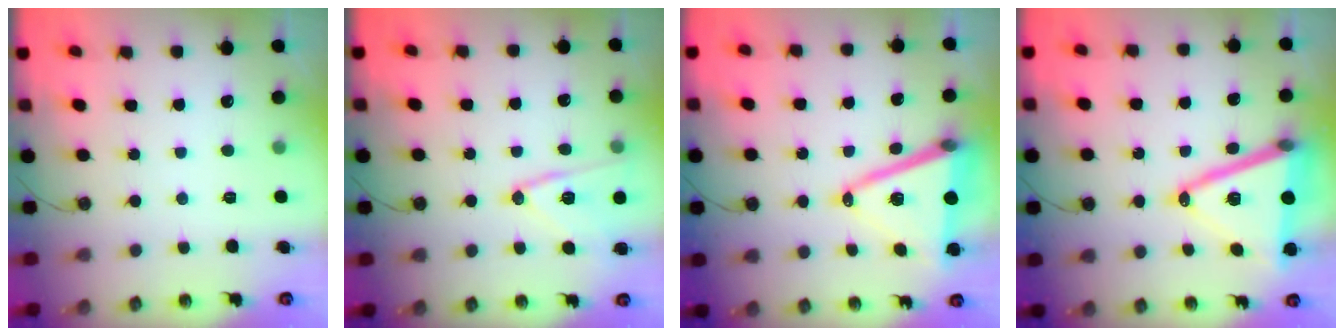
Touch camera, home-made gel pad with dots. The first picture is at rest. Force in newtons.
{"total": 12.3, "press": 12.3, "slide": 0.2}
{"total": 16.7, "press": 16.3, "slide": 3.7}
{"total": 19.9, "press": 19.5, "slide": 3.8}